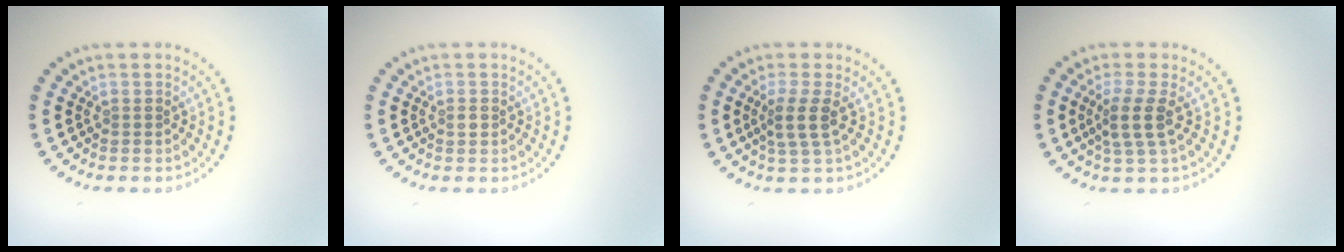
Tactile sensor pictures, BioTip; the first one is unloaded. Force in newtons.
{"total": 0.7, "press": 0.6, "slide": 0.2}
{"total": 2.5, "press": 1.9, "slide": 1.5}
{"total": 2.7, "press": 2.1, "slide": 1.7}